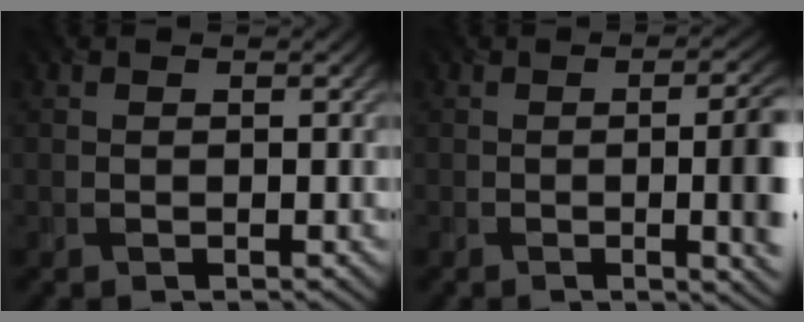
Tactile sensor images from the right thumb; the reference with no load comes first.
{"total": 9.9, "force": [-0.9, 3.5, 9.2], "torque": [-0.082, 0.007, -0.018]}